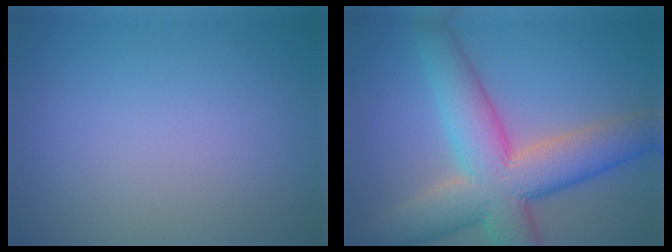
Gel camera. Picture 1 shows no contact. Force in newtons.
{"total": 10.5, "press": 10.5, "slide": 0.8}